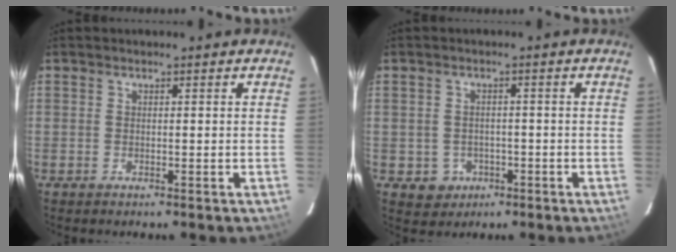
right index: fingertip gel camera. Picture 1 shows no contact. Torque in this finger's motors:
{"motor_torque": [0.07, -0.09, -0.46, -0.21]}